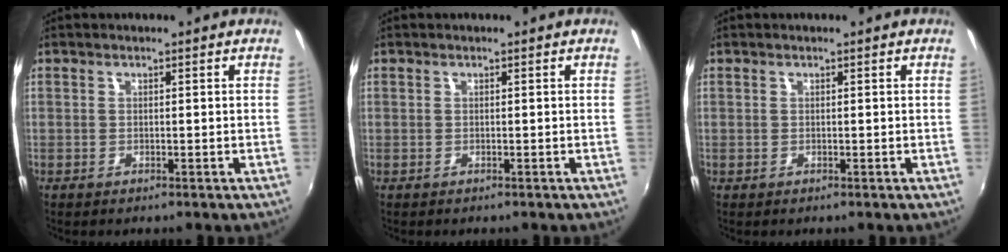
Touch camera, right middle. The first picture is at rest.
{"total": 0.0}
{"total": 0.0}